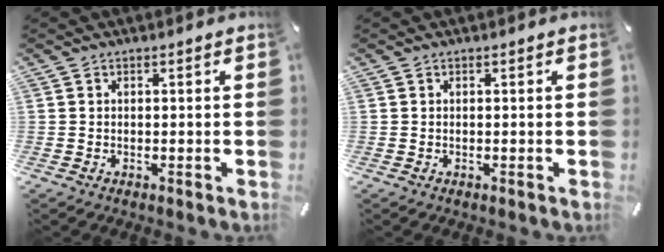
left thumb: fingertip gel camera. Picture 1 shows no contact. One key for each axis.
{"total": 0.0}